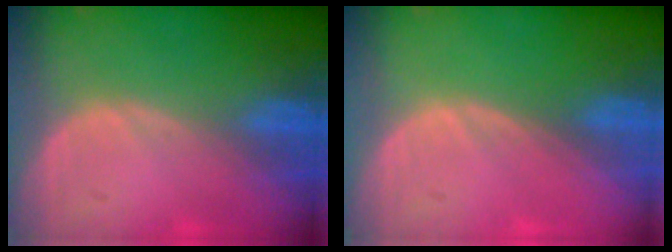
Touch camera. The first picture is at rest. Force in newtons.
{"total": 0.0}